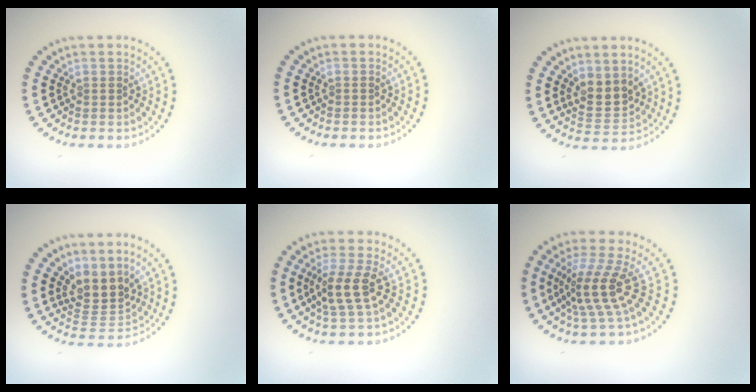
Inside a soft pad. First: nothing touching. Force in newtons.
{"total": 0.0}
{"total": 2.9, "press": 2.7, "slide": 1.2}
{"total": 3.4, "press": 2.6, "slide": 2.3}
{"total": 3.4, "press": 3.1, "slide": 1.5}
{"total": 4.1, "press": 2.8, "slide": 3.1}